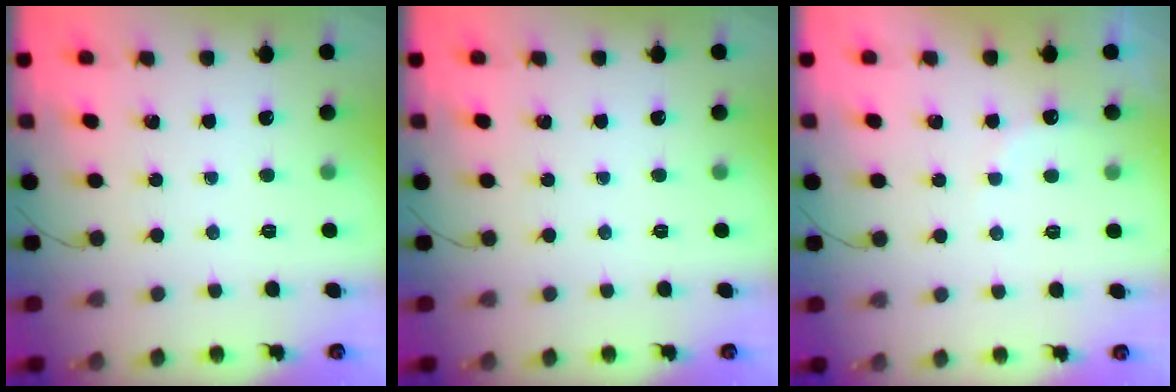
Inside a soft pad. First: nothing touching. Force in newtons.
{"total": 0.0}
{"total": 5.3, "press": 5.2, "slide": 1.0}